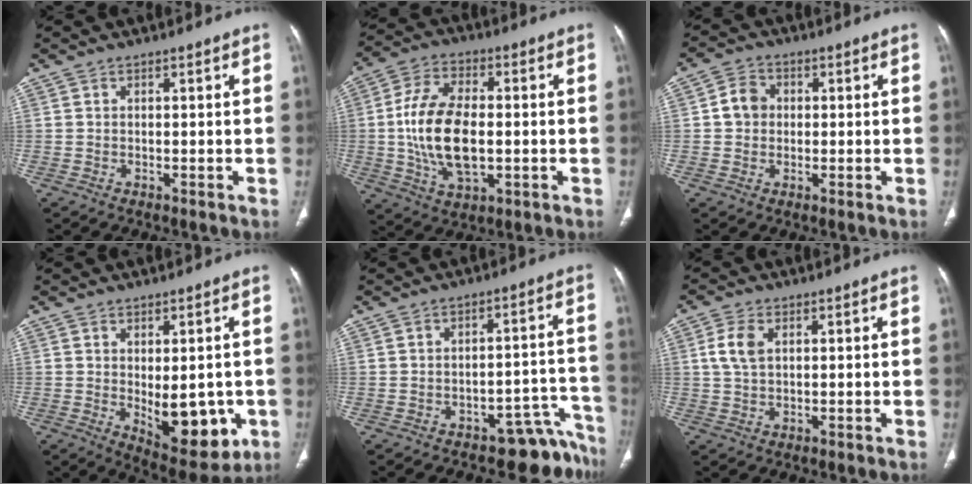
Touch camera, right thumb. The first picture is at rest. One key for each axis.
{"total": 15.4, "fx": -0.9, "fy": 8.5, "fz": 12.8, "tx": -0.239, "ty": 0.007, "tz": -0.013}
{"total": 4.8, "fx": 0.3, "fy": 4.2, "fz": 2.3, "tx": -0.027, "ty": 0.011, "tz": -0.001}
{"total": 12.6, "fx": -2.3, "fy": 6.3, "fz": 10.6, "tx": -0.106, "ty": -0.014, "tz": -0.010}
{"total": 8.8, "fx": -7.5, "fy": 4.4, "fz": 1.6, "tx": 0.036, "ty": 0.104, "tz": -0.097}
{"total": 4.8, "fx": 1.3, "fy": 2.9, "fz": 3.6, "tx": -0.082, "ty": 0.004, "tz": 0.025}